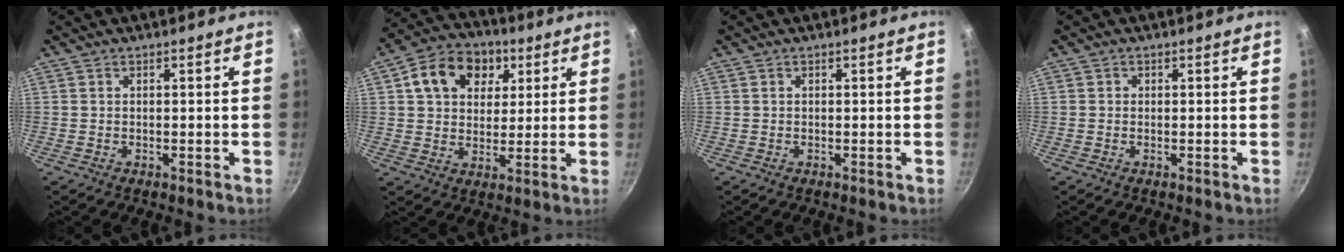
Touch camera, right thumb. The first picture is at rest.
{"total": 13.4, "force": [4.8, 10.2, 7.2], "torque": [-0.101, 0.008, 0.068]}
{"total": 0.0}
{"total": 0.5, "force": [0.0, 0.5, 0.1], "torque": [0.003, 0.003, -0.001]}